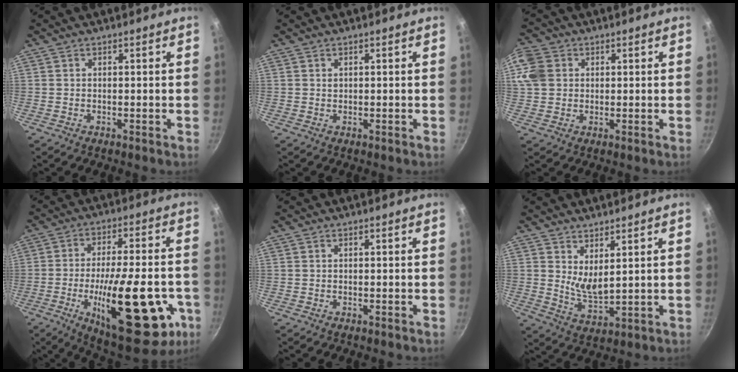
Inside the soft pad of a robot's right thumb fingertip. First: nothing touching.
{"total": 0.6, "force": [0.3, 0.4, 0.2], "torque": [-0.004, 0.000, 0.007]}
{"total": 8.0, "force": [2.1, 6.7, 3.9], "torque": [-0.070, -0.001, 0.030]}
{"total": 27.7, "force": [-8.3, 10.2, 24.3], "torque": [-0.329, 0.010, -0.113]}
{"total": 0.0}
{"total": 5.7, "force": [3.0, 2.2, 4.3], "torque": [-0.066, -0.039, 0.059]}